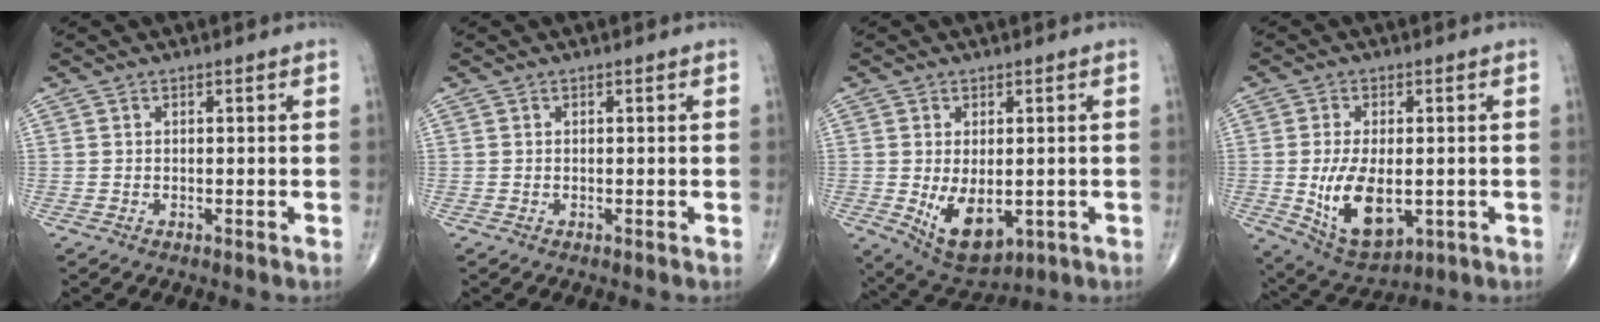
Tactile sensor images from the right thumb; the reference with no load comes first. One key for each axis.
{"total": 0.0}
{"total": 9.8, "fx": -1.6, "fy": 5.6, "fz": 7.9, "tx": -0.118, "ty": -0.014, "tz": -0.006}
{"total": 12.6, "fx": -1.8, "fy": 6.8, "fz": 10.5, "tx": -0.177, "ty": -0.013, "tz": -0.012}